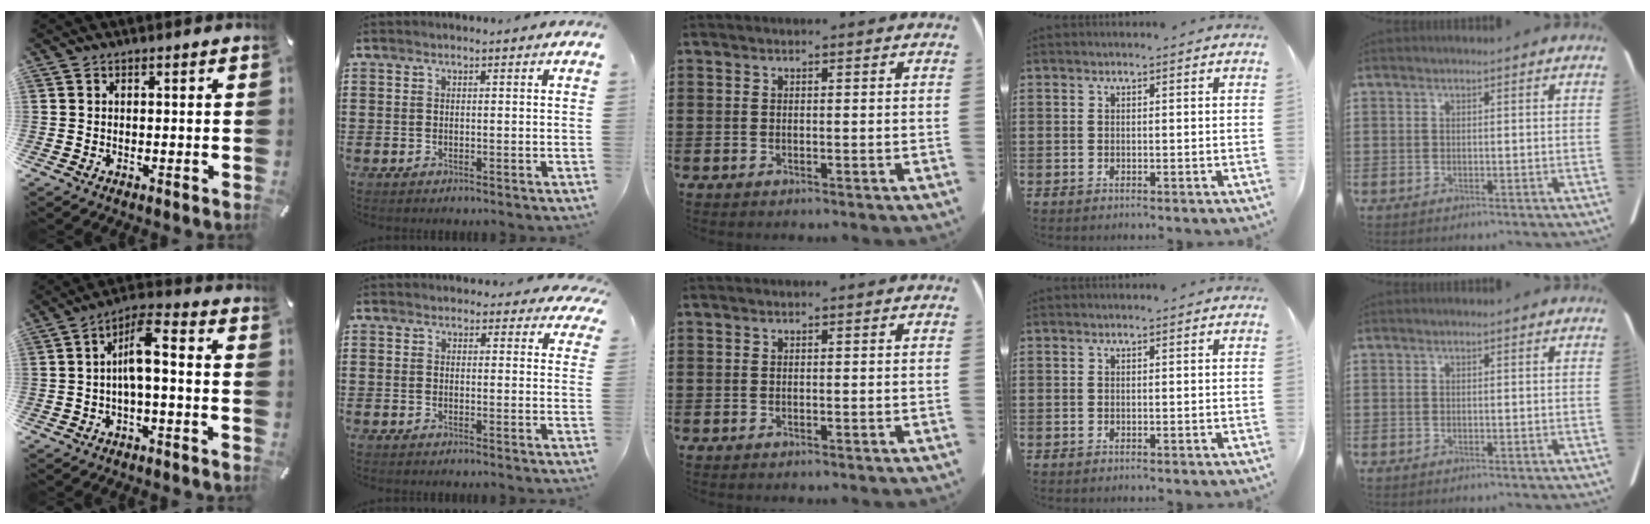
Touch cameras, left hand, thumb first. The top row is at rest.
{"thumb": {"total": 7.6, "force": [-0.7, 2.3, 7.1], "torque": [-0.135, 0.010, -0.013]}, "index": {"total": 2.4, "force": [2.1, 1.0, 0.5], "torque": [-0.008, -0.004, 0.038]}}